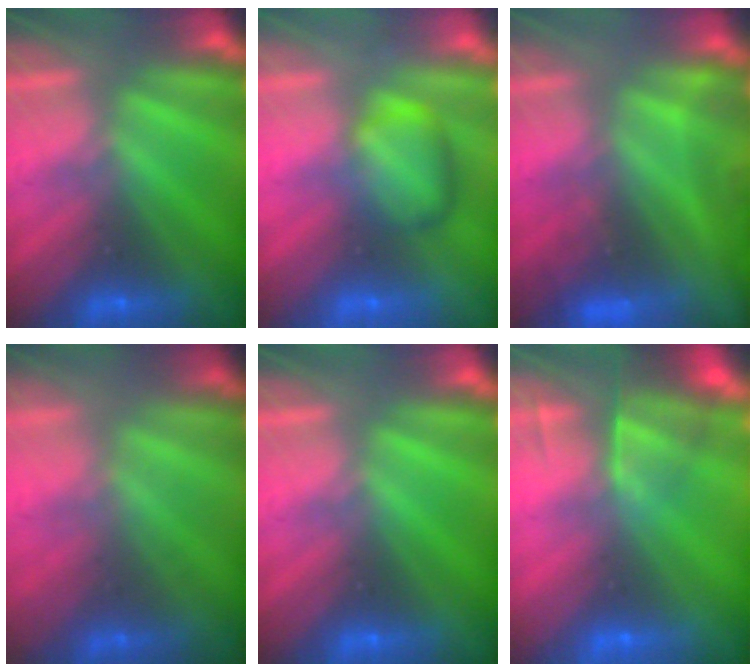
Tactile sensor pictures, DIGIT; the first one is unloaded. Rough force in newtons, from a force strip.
{"total": 2.4}
{"total": 3.4}
{"total": 1.5}
{"total": 0.0}
{"total": 5.6}